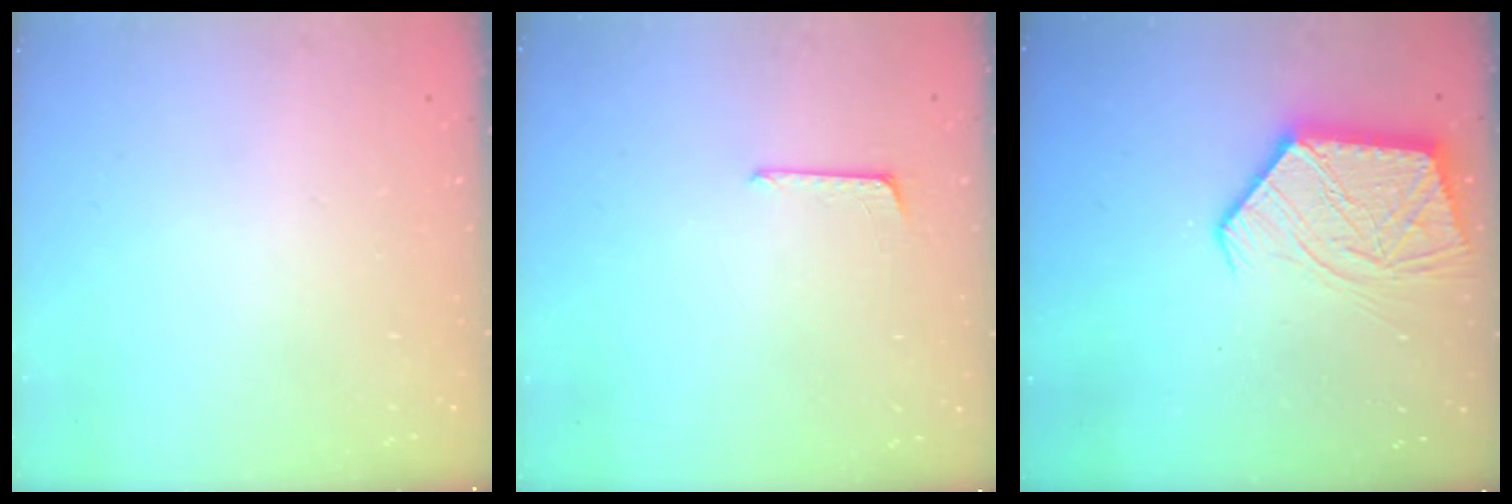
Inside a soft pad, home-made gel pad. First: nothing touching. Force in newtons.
{"total": 5.0, "press": 5.0, "slide": 0.4}
{"total": 13.8, "press": 13.7, "slide": 1.0}